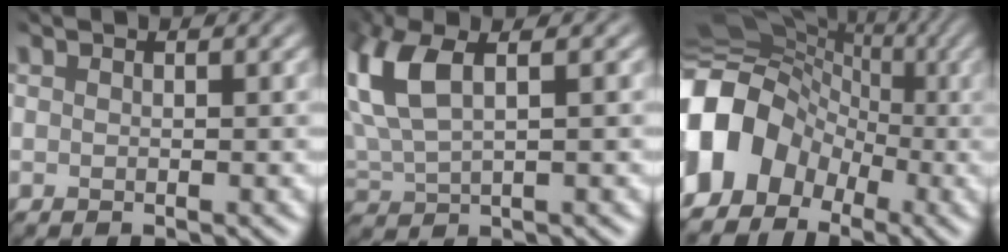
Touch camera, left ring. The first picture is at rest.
{"total": 6.2, "force": [1.8, 2.7, 5.3], "torque": [-0.140, 0.018, 0.040]}
{"total": 11.9, "force": [-4.4, 9.7, 5.5], "torque": [-0.140, -0.006, -0.092]}